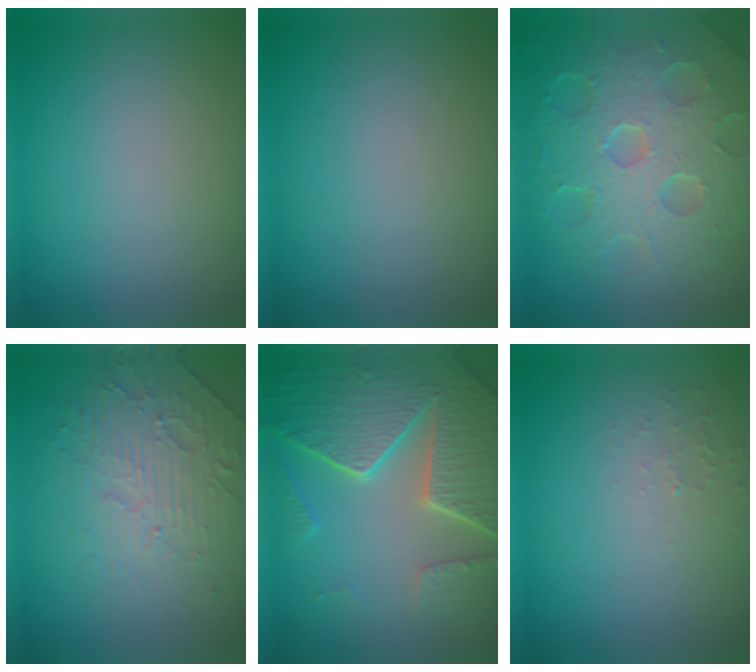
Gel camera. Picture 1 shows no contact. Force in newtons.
{"total": 0.0}
{"total": 8.7, "press": 6.1, "slide": 6.1}
{"total": 4.5, "press": 3.3, "slide": 3.1}
{"total": 8.3, "press": 6.1, "slide": 5.6}
{"total": 0.8, "press": 0.8, "slide": 0.3}